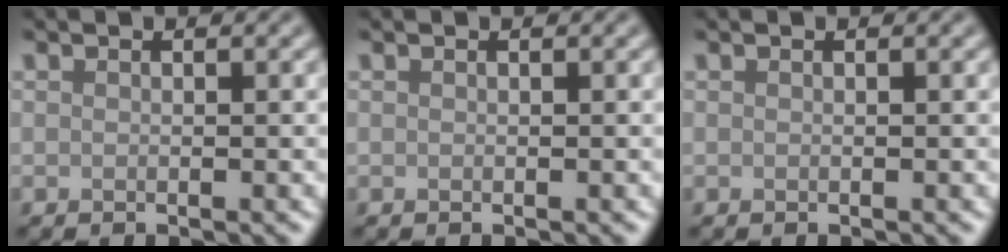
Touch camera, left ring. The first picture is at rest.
{"total": 0.0}
{"total": 0.0}